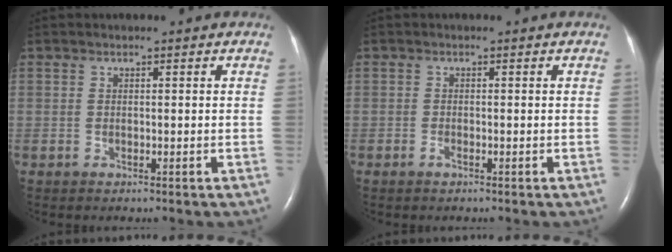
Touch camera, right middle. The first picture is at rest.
{"total": 0.5, "force": [-0.3, 0.1, 0.4], "torque": [-0.006, 0.000, -0.004]}